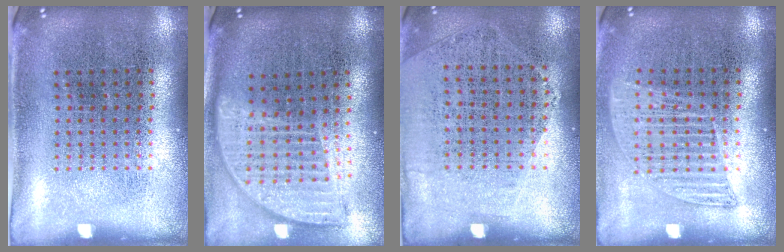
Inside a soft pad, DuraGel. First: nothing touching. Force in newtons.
{"total": 1.9, "press": 1.5, "slide": 1.1}
{"total": 1.2, "press": 0.9, "slide": 0.7}
{"total": 1.2, "press": 1.1, "slide": 0.4}